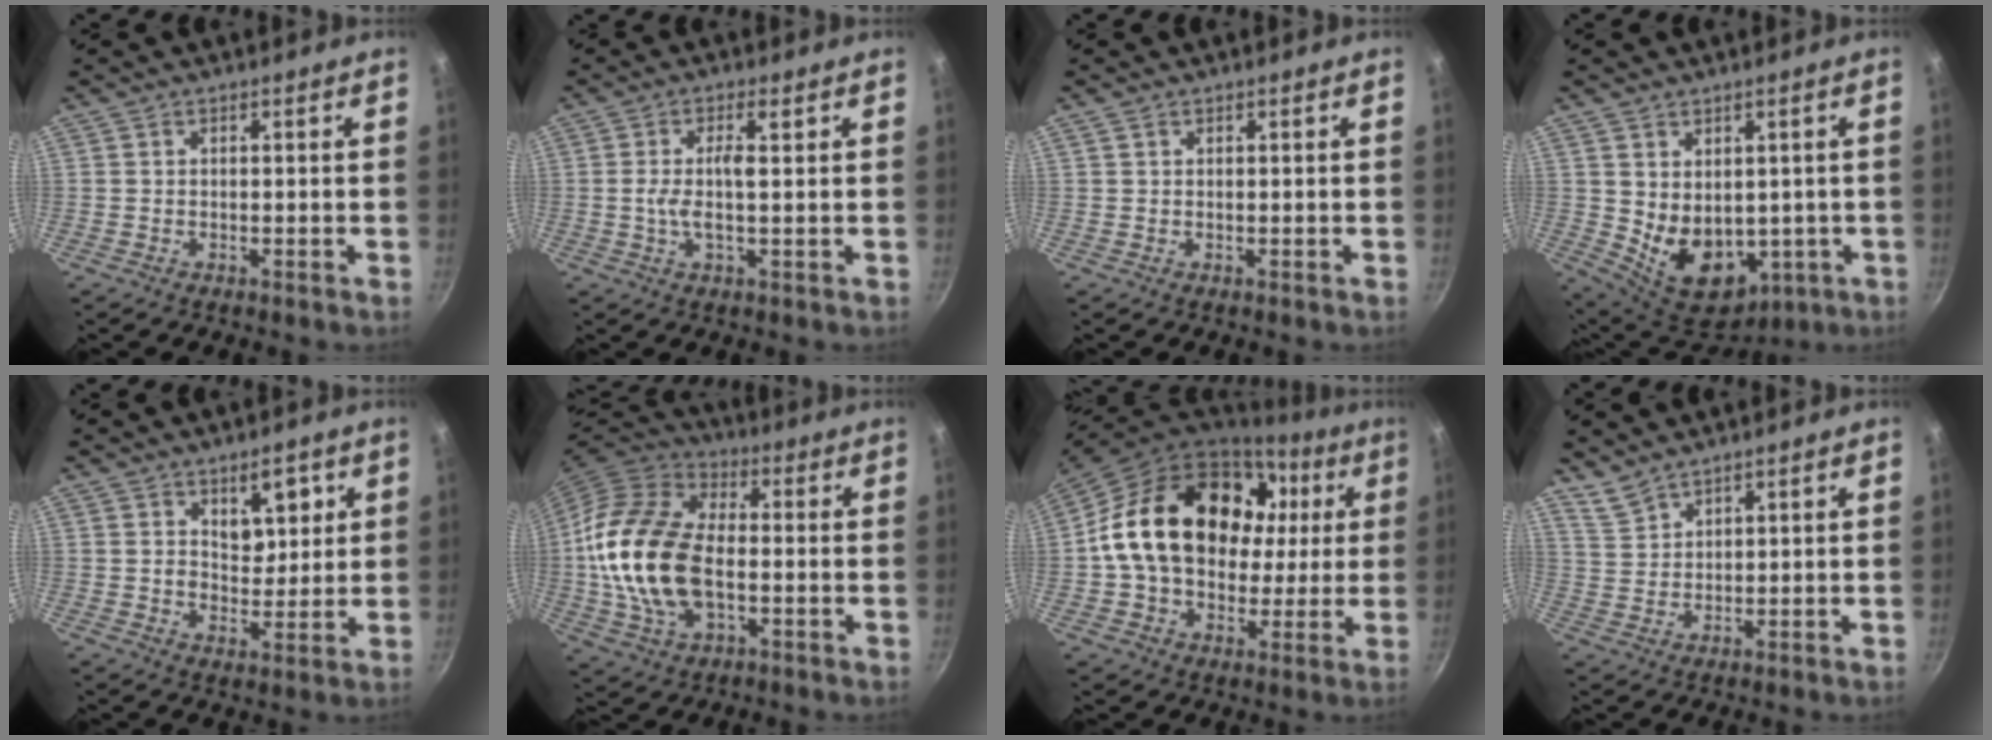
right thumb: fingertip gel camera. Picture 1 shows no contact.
{"total": 5.0, "force": [0.6, 1.3, 4.8], "torque": [-0.095, 0.005, 0.010]}
{"total": 0.6, "force": [0.4, 0.4, 0.2], "torque": [-0.004, 0.001, 0.007]}
{"total": 12.3, "force": [-0.2, 8.9, 8.5], "torque": [-0.107, -0.023, 0.030]}
{"total": 7.0, "force": [3.0, 4.5, 4.4], "torque": [-0.021, -0.022, 0.045]}
{"total": 20.8, "force": [-1.5, 12.8, 16.4], "torque": [-0.306, 0.025, -0.034]}
{"total": 25.6, "force": [4.4, 18.5, 17.2], "torque": [-0.278, 0.030, 0.076]}
{"total": 3.8, "force": [3.5, 1.2, 0.9], "torque": [-0.019, -0.012, 0.081]}